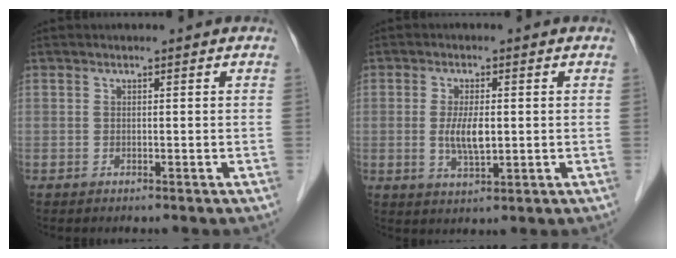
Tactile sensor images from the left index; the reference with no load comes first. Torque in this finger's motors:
{"motor_torque": [1.32, 0.82, 0.36, 0.05]}